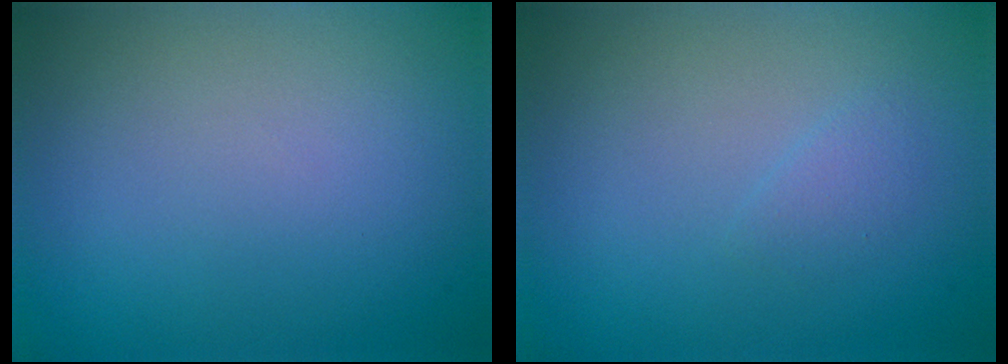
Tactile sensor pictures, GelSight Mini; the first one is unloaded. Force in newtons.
{"total": 0.9, "press": 0.9, "slide": 0.0}